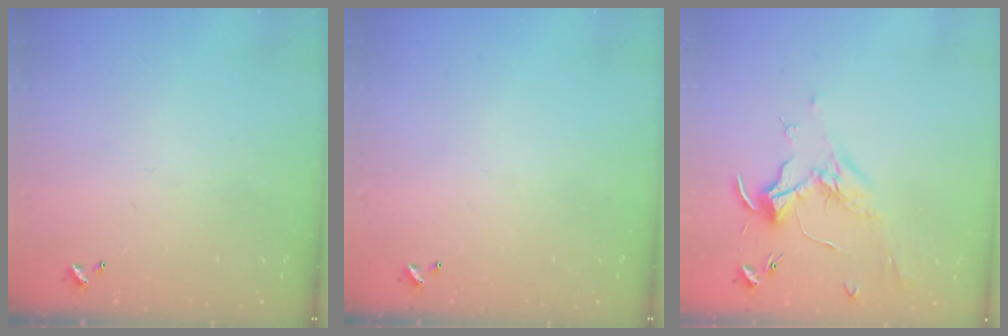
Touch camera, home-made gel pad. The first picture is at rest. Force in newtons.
{"total": 0.0}
{"total": 1.9, "press": 1.7, "slide": 0.8}